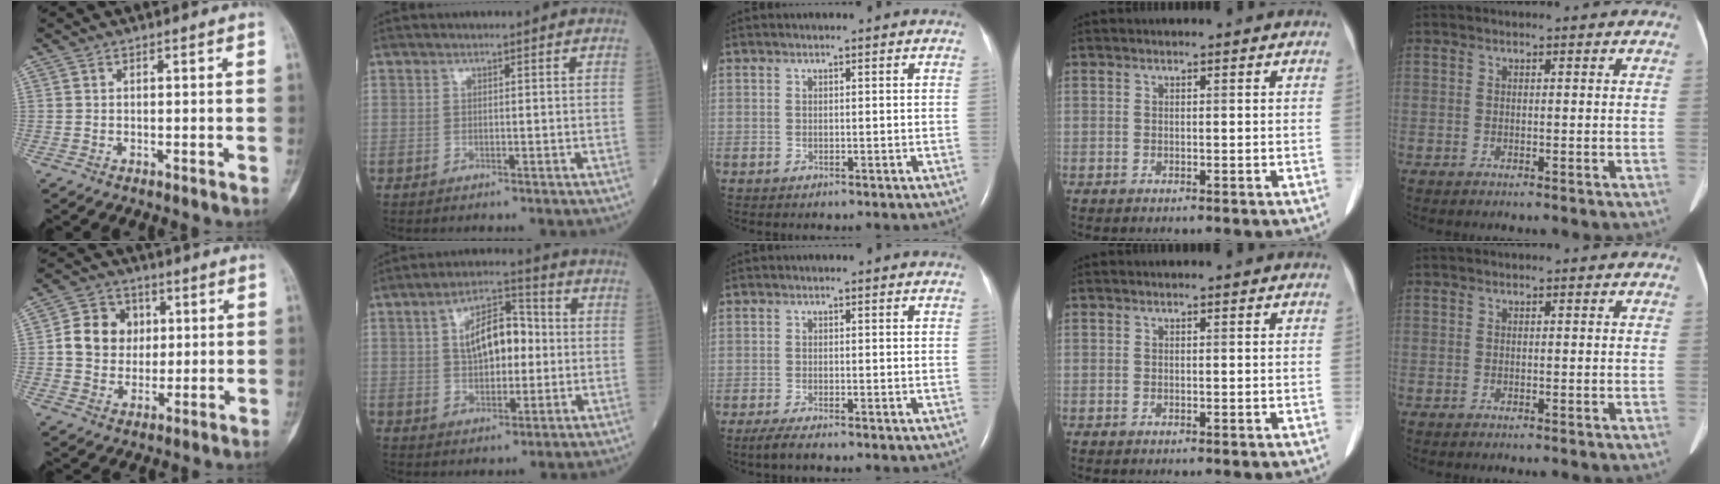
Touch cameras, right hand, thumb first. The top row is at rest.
{"thumb": {"total": 10.2, "force": [1.5, 8.9, 4.8], "torque": [-0.041, 0.003, 0.023]}, "index": {"total": 9.7, "force": [0.9, 4.8, 8.3], "torque": [-0.144, 0.023, 0.017]}, "middle": {"total": 2.3, "force": [-1.7, 0.1, 1.5], "torque": [-0.042, -0.010, -0.034]}}